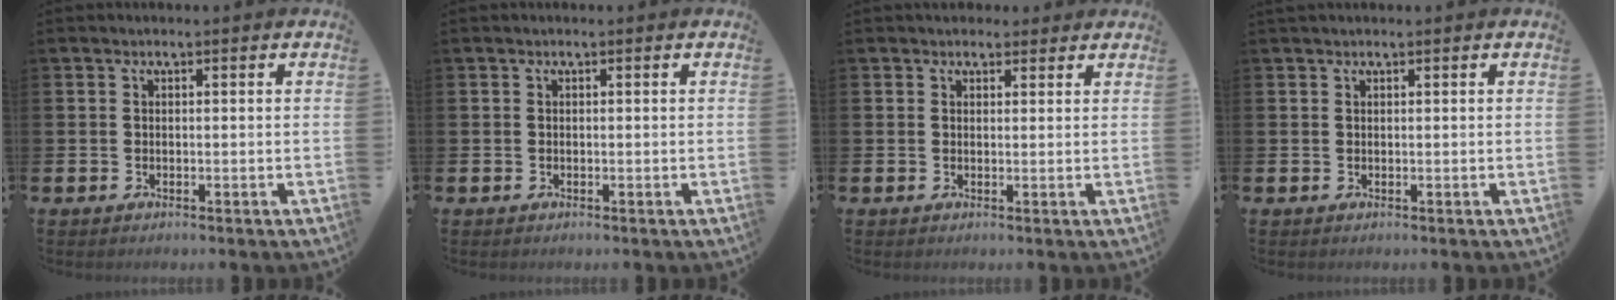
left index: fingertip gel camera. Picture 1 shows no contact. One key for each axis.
{"total": 0.0}
{"total": 2.1, "fx": 1.8, "fy": 1.0, "fz": -0.1, "tx": 0.020, "ty": -0.007, "tz": 0.029}
{"total": 0.6, "fx": 0.5, "fy": 0.1, "fz": 0.1, "tx": 0.003, "ty": 0.000, "tz": 0.008}